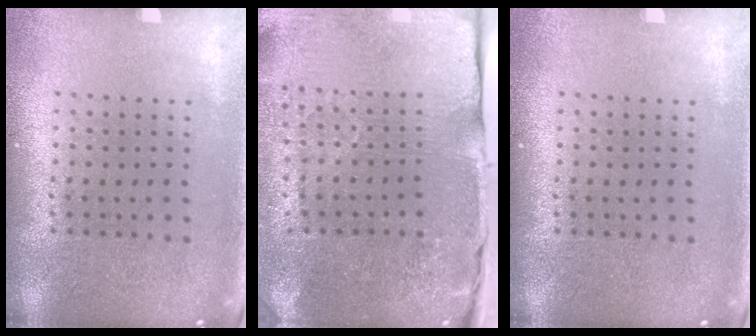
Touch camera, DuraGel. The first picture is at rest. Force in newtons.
{"total": 4.8, "press": 3.9, "slide": 2.7}
{"total": 0.0}